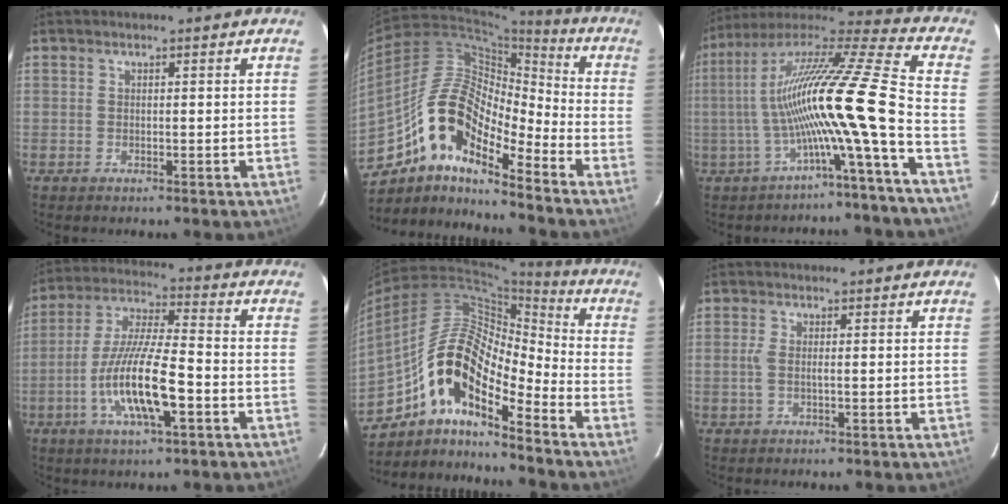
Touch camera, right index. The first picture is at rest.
{"total": 14.9, "force": [-10.0, 5.3, 9.7], "torque": [-0.163, 0.014, -0.203]}
{"total": 17.4, "force": [-5.5, -1.7, 16.5], "torque": [-0.261, -0.018, -0.104]}
{"total": 14.1, "force": [-5.0, 2.8, 12.9], "torque": [-0.263, -0.007, -0.096]}
{"total": 15.2, "force": [-9.4, 5.0, 10.9], "torque": [-0.183, 0.011, -0.190]}
{"total": 2.3, "force": [-0.2, 0.5, 2.2], "torque": [-0.047, -0.001, -0.005]}